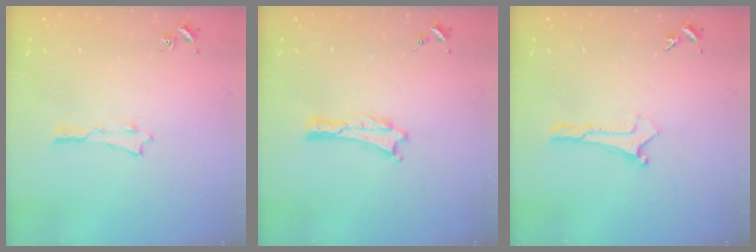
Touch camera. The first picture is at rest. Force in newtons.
{"total": 0.0}
{"total": 0.0}